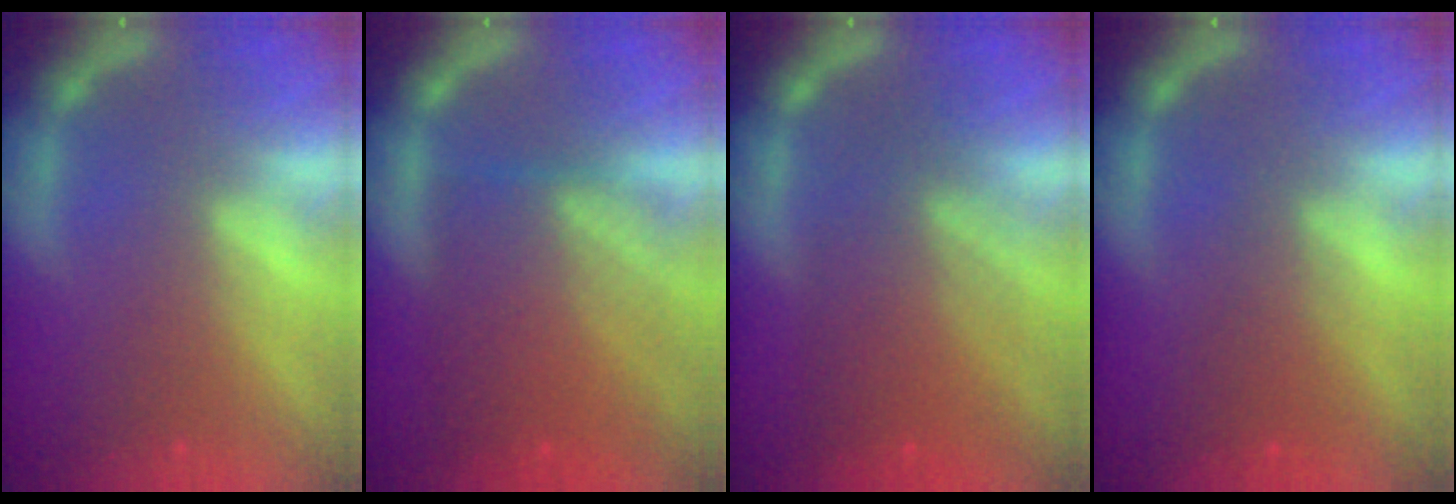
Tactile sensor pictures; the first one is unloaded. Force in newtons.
{"total": 9.6}
{"total": 7.5}
{"total": 2.5}